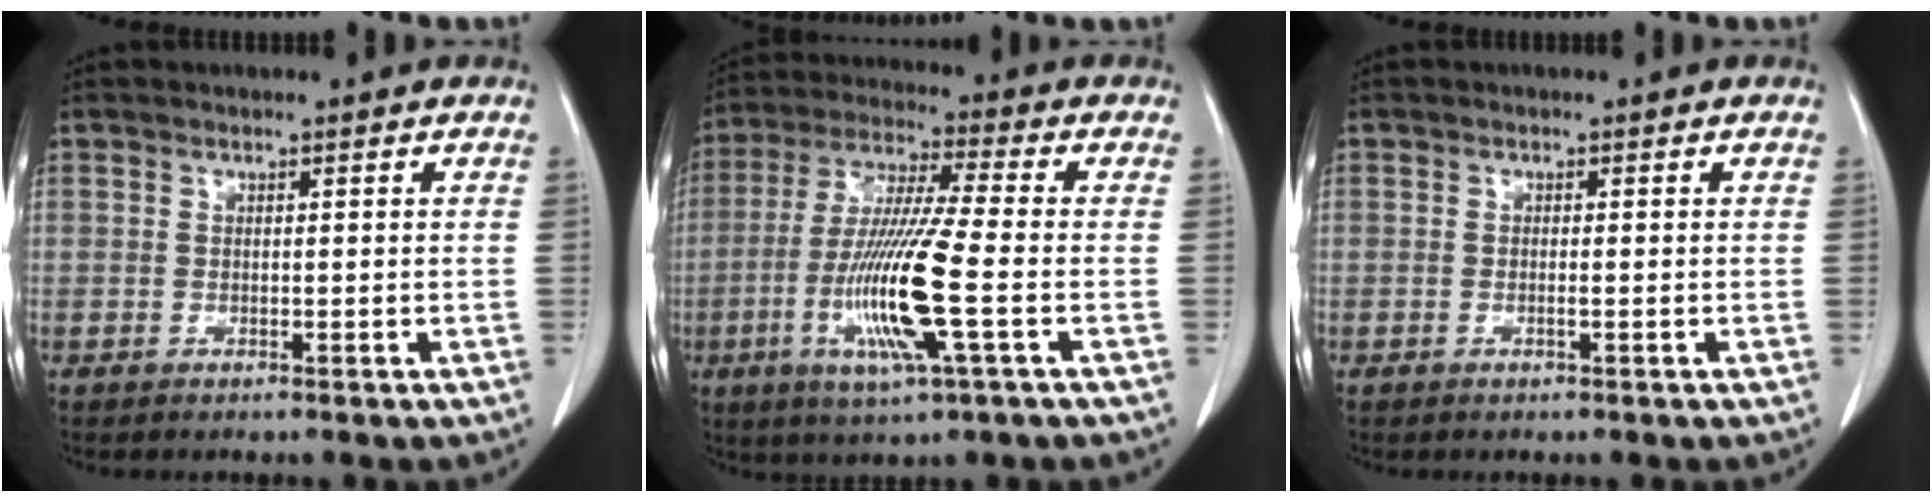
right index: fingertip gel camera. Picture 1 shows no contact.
{"total": 14.6, "force": [-3.7, 0.3, 14.1], "torque": [-0.291, -0.018, -0.074]}
{"total": 0.7, "force": [-0.2, 0.0, 0.7], "torque": [-0.016, -0.001, -0.003]}